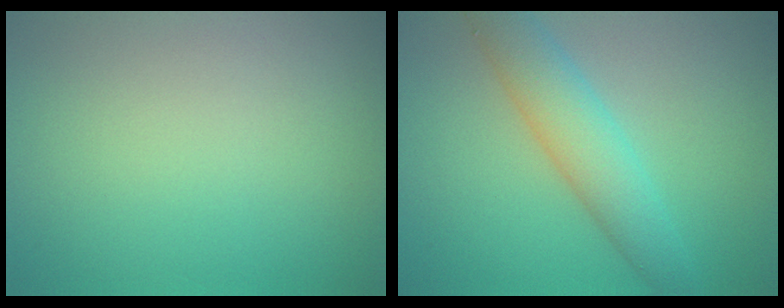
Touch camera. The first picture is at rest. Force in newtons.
{"total": 4.8, "press": 4.8, "slide": 0.1}